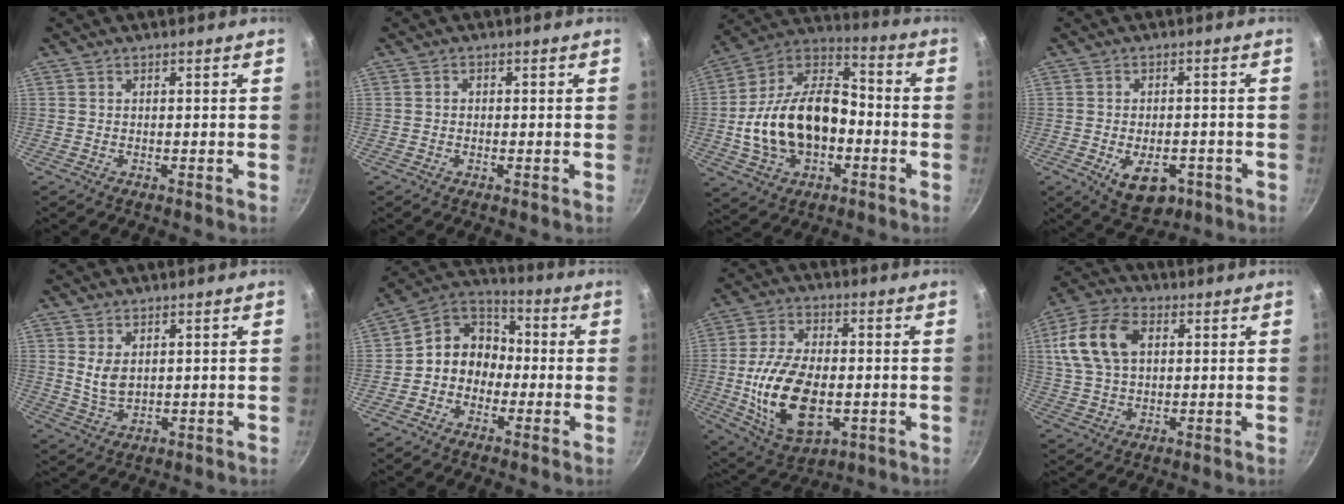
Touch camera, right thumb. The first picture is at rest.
{"total": 0.9, "force": [-0.2, 0.8, 0.3], "torque": [-0.004, 0.003, -0.005]}
{"total": 21.5, "force": [-3.6, 14.0, 15.9], "torque": [-0.268, 0.055, -0.068]}
{"total": 8.5, "force": [-3.2, 5.2, 6.0], "torque": [-0.069, 0.007, -0.032]}
{"total": 4.7, "force": [1.4, 2.9, 3.4], "torque": [-0.056, -0.015, 0.033]}
{"total": 10.1, "force": [-1.7, 8.6, 5.0], "torque": [-0.037, 0.045, -0.055]}
{"total": 17.9, "force": [-2.5, 10.3, 14.5], "torque": [-0.262, 0.008, -0.032]}
{"total": 13.4, "force": [3.1, 9.0, 9.4], "torque": [-0.168, 0.013, 0.046]}